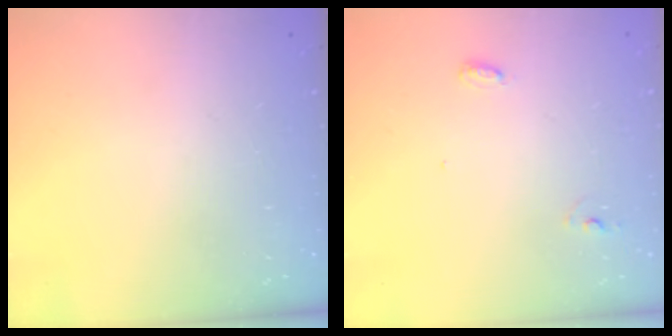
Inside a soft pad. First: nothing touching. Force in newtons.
{"total": 4.5, "press": 4.5, "slide": 0.4}